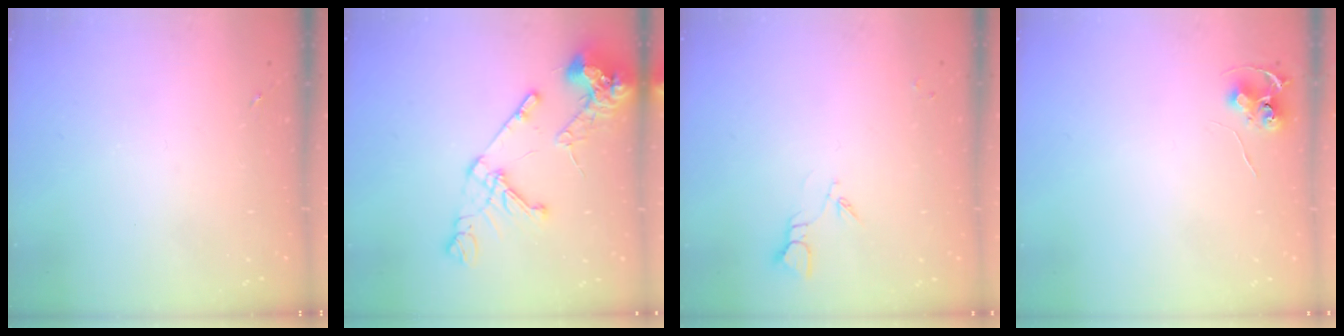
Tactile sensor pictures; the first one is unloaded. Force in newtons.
{"total": 14.1, "press": 14.0, "slide": 1.9}
{"total": 3.3, "press": 3.3, "slide": 0.4}
{"total": 6.9, "press": 6.9, "slide": 0.5}